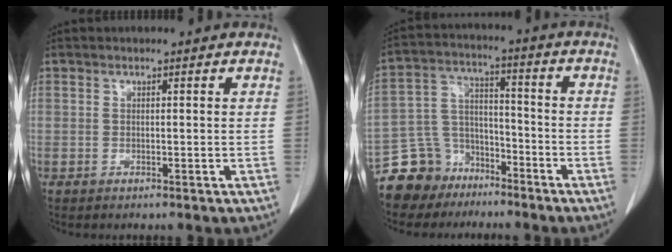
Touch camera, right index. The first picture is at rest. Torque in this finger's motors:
{"motor_torque": [-0.37, -0.25, -0.35, -0.11]}